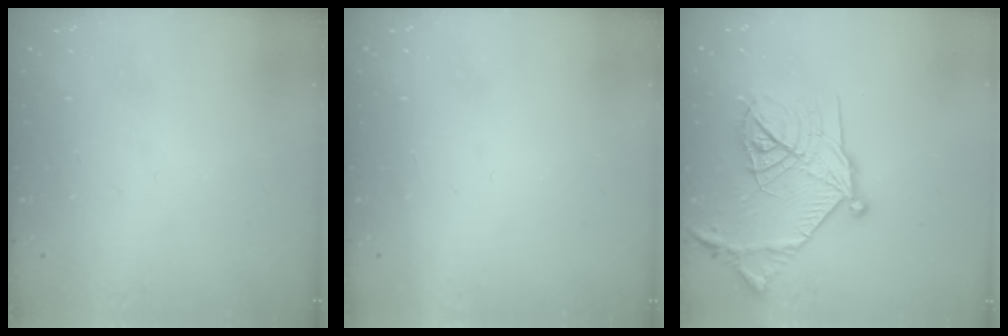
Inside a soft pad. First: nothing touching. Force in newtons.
{"total": 1.7, "press": 1.7, "slide": 0.1}
{"total": 18.5, "press": 18.4, "slide": 1.6}